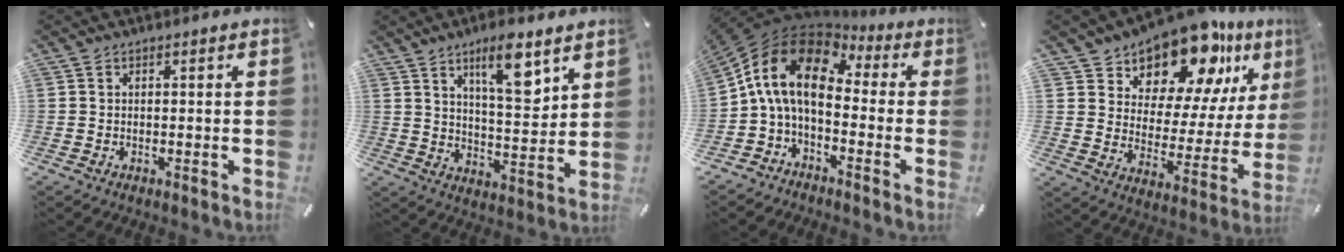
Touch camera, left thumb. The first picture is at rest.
{"total": 12.2, "force": [7.7, 3.8, 8.6], "torque": [-0.128, -0.048, 0.128]}
{"total": 13.2, "force": [0.3, 8.4, 10.1], "torque": [-0.226, 0.009, -0.004]}
{"total": 16.2, "force": [13.6, 7.2, 5.0], "torque": [-0.087, -0.130, 0.236]}